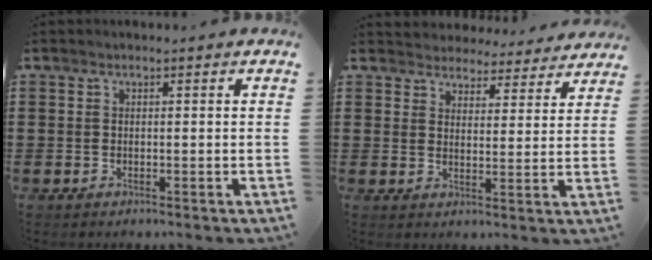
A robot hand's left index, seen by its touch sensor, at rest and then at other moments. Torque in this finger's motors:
{"motor_torque": [2.14, 0.00, 0.61, 0.04]}